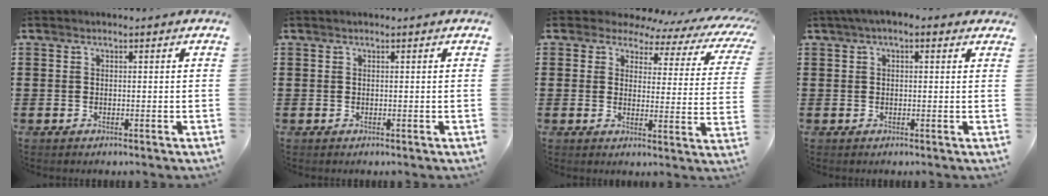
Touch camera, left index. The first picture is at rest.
{"total": 0.0}
{"total": 3.7, "force": [2.7, 2.0, 1.5], "torque": [-0.038, -0.011, 0.040]}
{"total": 1.9, "force": [0.8, 1.0, 1.4], "torque": [-0.031, 0.009, 0.012]}